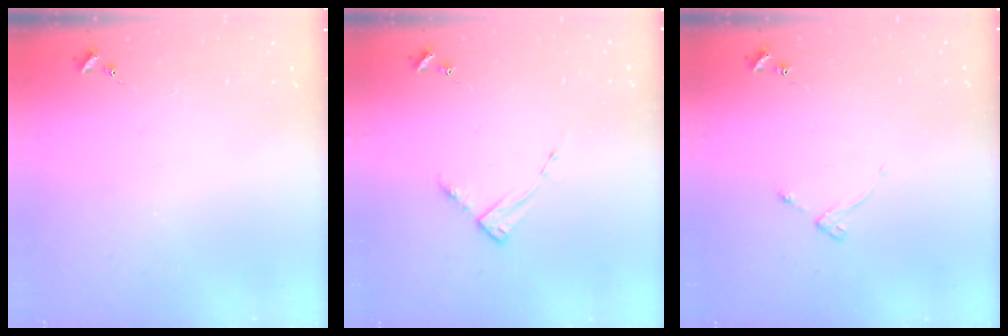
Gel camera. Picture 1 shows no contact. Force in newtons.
{"total": 2.8, "press": 2.8, "slide": 0.4}
{"total": 4.3, "press": 4.2, "slide": 0.6}